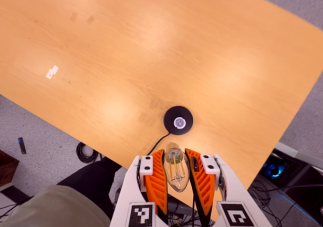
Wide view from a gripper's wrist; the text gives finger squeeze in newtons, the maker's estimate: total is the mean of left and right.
{"total": 25.4, "left": 28.4, "right": 22.3}